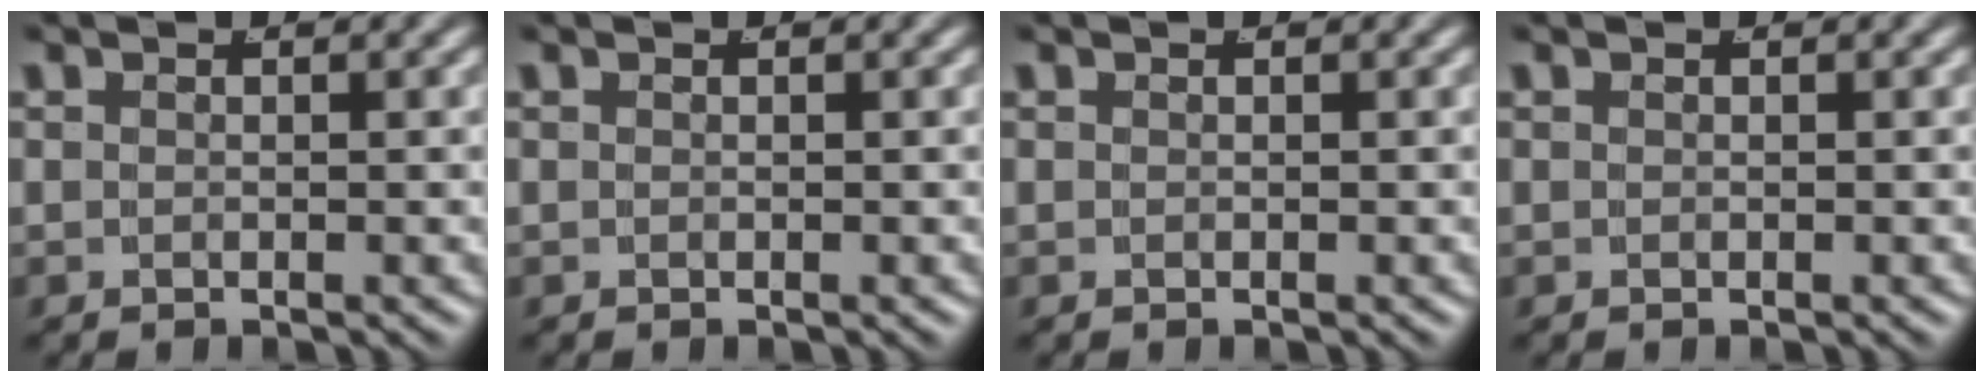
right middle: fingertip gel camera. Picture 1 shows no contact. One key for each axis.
{"total": 0.0}
{"total": 0.0}
{"total": 0.0}